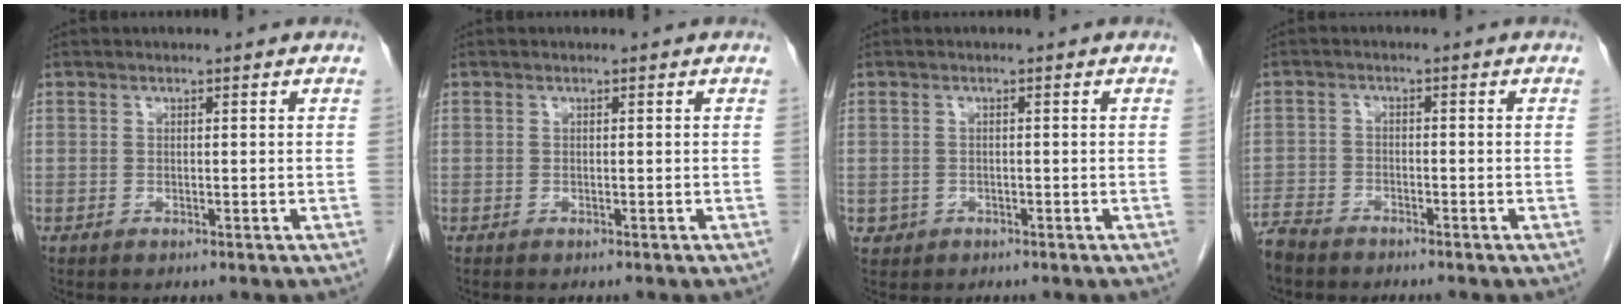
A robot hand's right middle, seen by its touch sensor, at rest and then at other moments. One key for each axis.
{"total": 0.6, "fx": -0.6, "fy": 0.1, "fz": 0.3, "tx": -0.004, "ty": -0.001, "tz": -0.008}
{"total": 1.4, "fx": -0.5, "fy": 1.3, "fz": 0.1, "tx": -0.002, "ty": 0.005, "tz": -0.004}
{"total": 4.9, "fx": -4.4, "fy": 1.6, "fz": 1.3, "tx": -0.025, "ty": -0.011, "tz": -0.083}